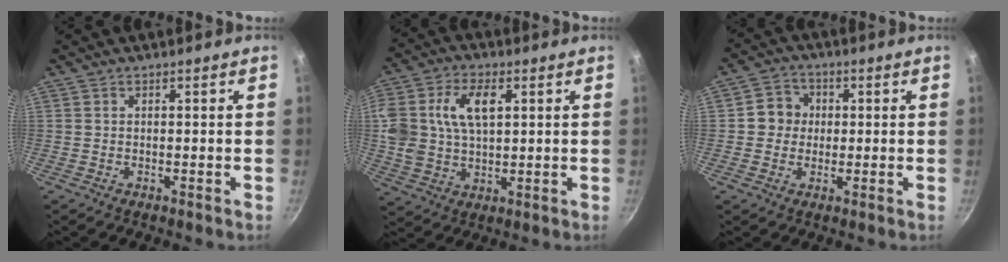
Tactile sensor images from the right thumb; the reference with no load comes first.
{"total": 13.1, "force": [3.1, 7.9, 10.0], "torque": [-0.194, 0.007, 0.063]}
{"total": 6.0, "force": [0.2, 5.5, 2.2], "torque": [-0.009, 0.011, -0.004]}